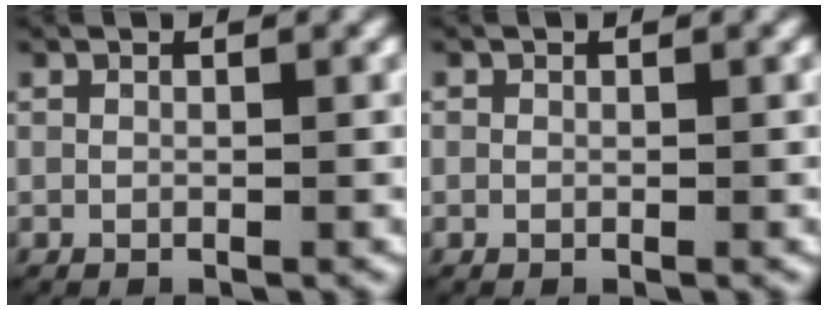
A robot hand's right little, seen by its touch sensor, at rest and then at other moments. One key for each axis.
{"total": 0.0}